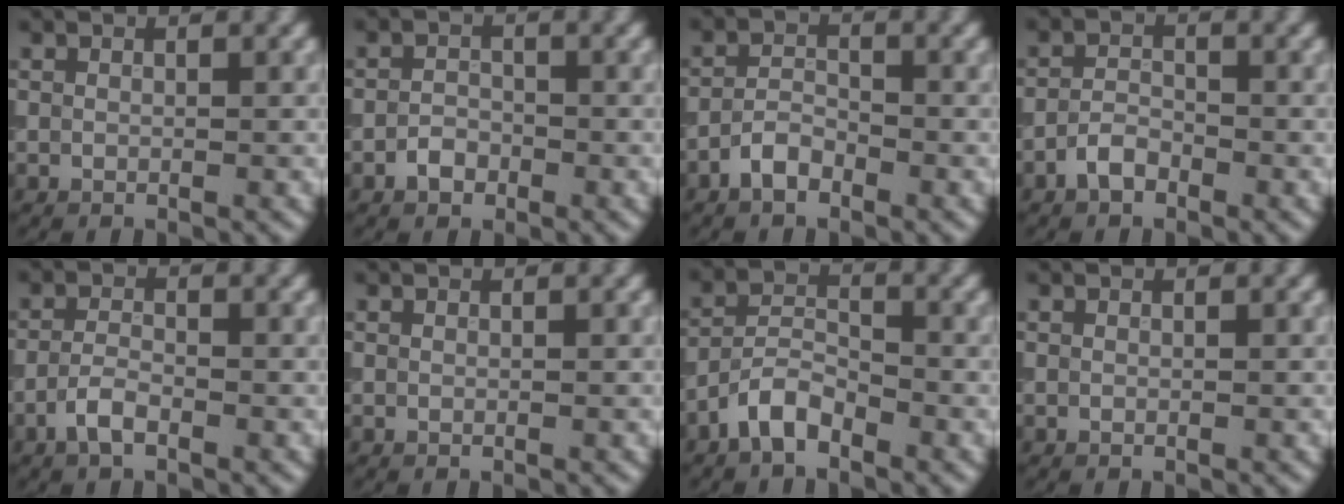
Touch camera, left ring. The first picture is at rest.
{"total": 1.7, "force": [-1.0, 1.2, 0.7], "torque": [-0.009, 0.004, -0.022]}
{"total": 2.4, "force": [-1.6, 1.1, 1.4], "torque": [-0.025, 0.007, -0.036]}
{"total": 2.0, "force": [-1.4, 1.0, 1.1], "torque": [-0.019, 0.006, -0.031]}
{"total": 2.2, "force": [-1.3, 0.8, 1.5], "torque": [-0.032, 0.004, -0.032]}
{"total": 0.0}
{"total": 3.5, "force": [-2.4, 1.5, 2.0], "torque": [-0.036, 0.011, -0.055]}
{"total": 0.0}